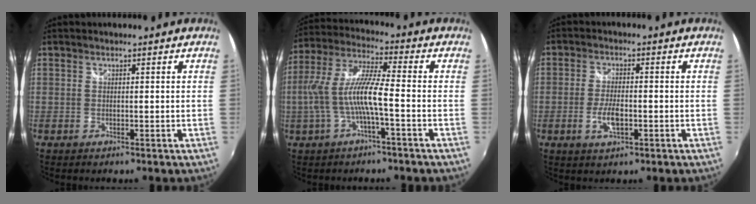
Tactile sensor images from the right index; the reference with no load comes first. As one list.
[{"total": 10.8, "force": [-2.6, 1.2, 10.4], "torque": [-0.211, 0.002, -0.042]}, {"total": 5.3, "force": [-1.7, 1.9, 4.7], "torque": [-0.098, -0.005, -0.031]}]